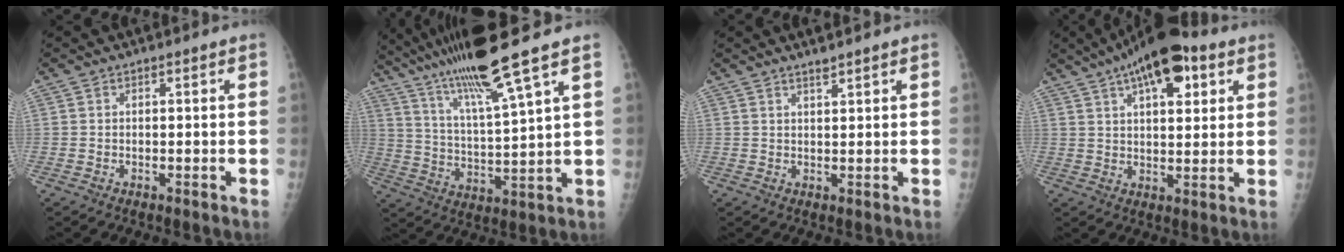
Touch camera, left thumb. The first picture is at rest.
{"total": 15.9, "force": [11.0, -0.5, 11.5], "torque": [-0.203, -0.042, 0.200]}
{"total": 2.0, "force": [1.7, 0.1, 1.1], "torque": [-0.017, -0.008, 0.031]}
{"total": 14.5, "force": [7.4, 5.9, 11.0], "torque": [-0.147, -0.004, 0.112]}